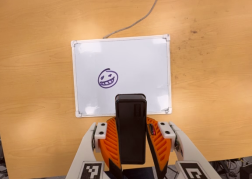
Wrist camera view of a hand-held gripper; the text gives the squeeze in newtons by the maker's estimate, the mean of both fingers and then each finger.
{"total": 9.1, "left": 7.8, "right": 10.5}